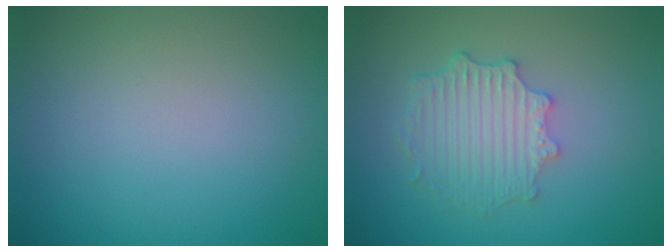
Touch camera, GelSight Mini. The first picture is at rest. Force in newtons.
{"total": 3.9, "press": 3.1, "slide": 2.3}